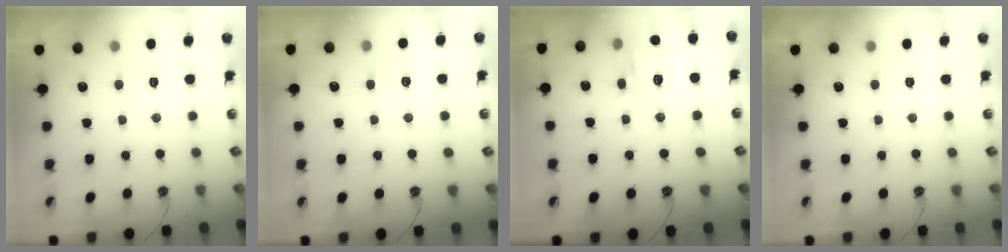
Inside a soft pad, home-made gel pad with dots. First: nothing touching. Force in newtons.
{"total": 4.5, "press": 4.5, "slide": 0.5}
{"total": 14.6, "press": 14.5, "slide": 2.0}
{"total": 0.0}